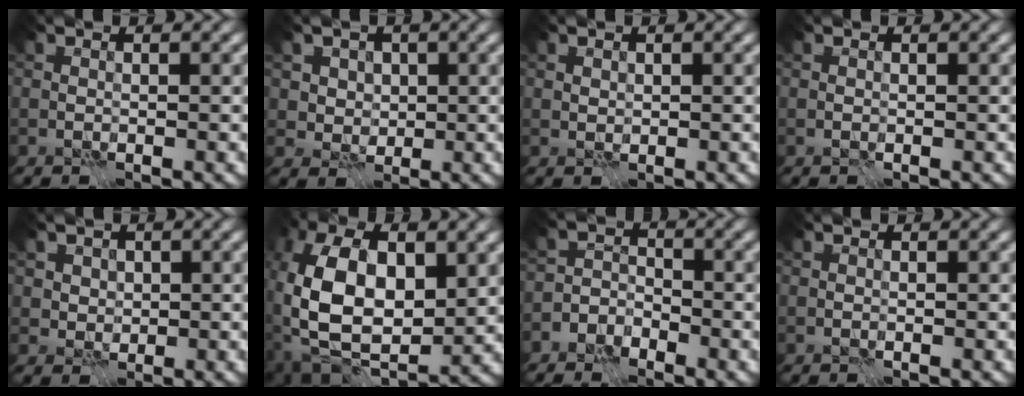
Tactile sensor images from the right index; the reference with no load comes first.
{"total": 3.6, "force": [1.5, 3.0, 1.4], "torque": [-0.022, -0.001, 0.025]}
{"total": 0.6, "force": [0.4, 0.4, 0.2], "torque": [-0.004, -0.001, 0.008]}
{"total": 0.0}
{"total": 2.8, "force": [1.2, 2.2, 1.1], "torque": [-0.016, 0.005, 0.019]}
{"total": 12.4, "force": [0.0, 7.1, 10.2], "torque": [-0.204, -0.005, 0.000]}
{"total": 3.9, "force": [-3.1, 2.2, 0.9], "torque": [0.010, 0.003, -0.060]}
{"total": 0.0}